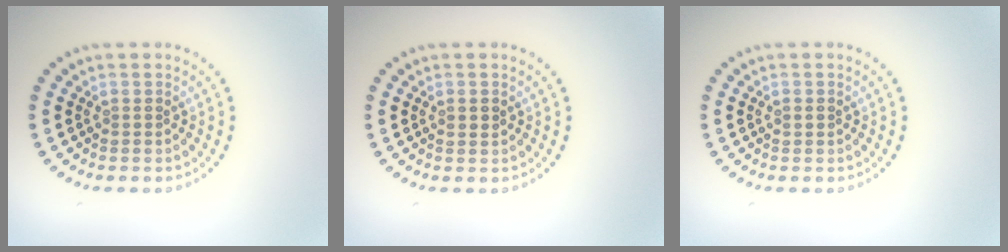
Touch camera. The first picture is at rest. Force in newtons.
{"total": 0.9, "press": 0.9, "slide": 0.3}
{"total": 0.7, "press": 0.7, "slide": 0.1}